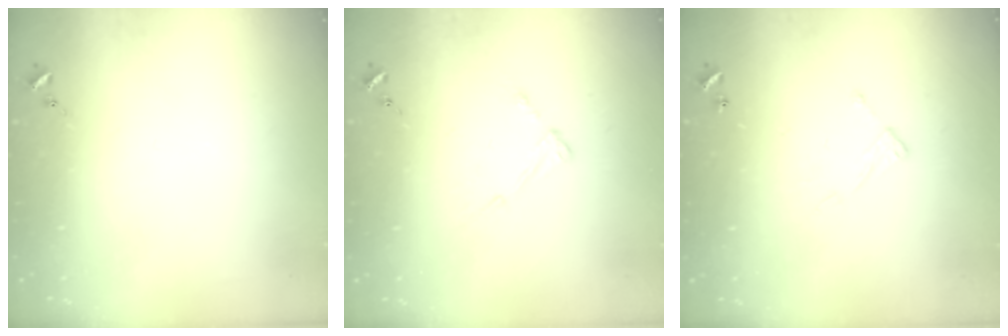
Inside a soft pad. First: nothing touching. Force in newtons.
{"total": 5.2, "press": 5.1, "slide": 0.6}
{"total": 6.2, "press": 6.2, "slide": 0.4}